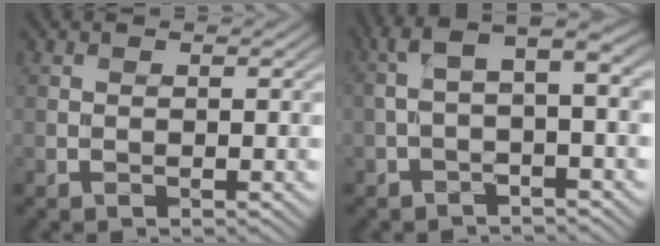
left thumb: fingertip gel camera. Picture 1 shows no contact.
{"total": 4.5, "force": [0.1, 1.1, 4.3], "torque": [-0.089, 0.019, -0.009]}